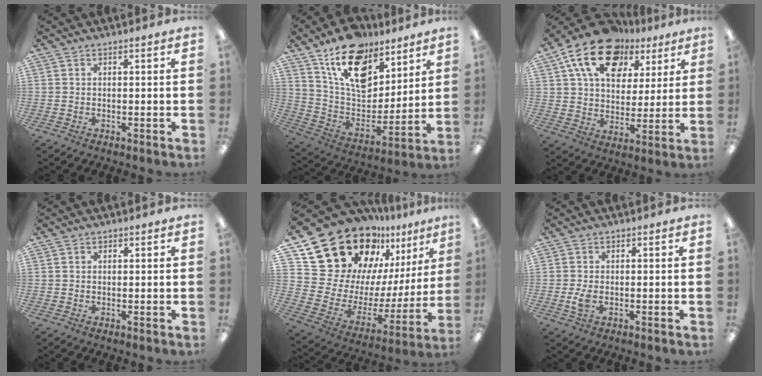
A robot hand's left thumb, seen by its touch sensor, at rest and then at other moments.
{"total": 18.4, "force": [12.1, 10.3, 9.3], "torque": [-0.167, -0.065, 0.218]}
{"total": 18.2, "force": [10.5, 11.5, 9.4], "torque": [-0.165, -0.048, 0.191]}
{"total": 0.7, "force": [0.4, 0.6, 0.0], "torque": [0.000, 0.003, 0.007]}
{"total": 23.5, "force": [18.0, 12.8, 7.9], "torque": [-0.139, -0.138, 0.349]}
{"total": 3.5, "force": [-0.6, 2.1, 2.7], "torque": [-0.051, -0.004, -0.013]}